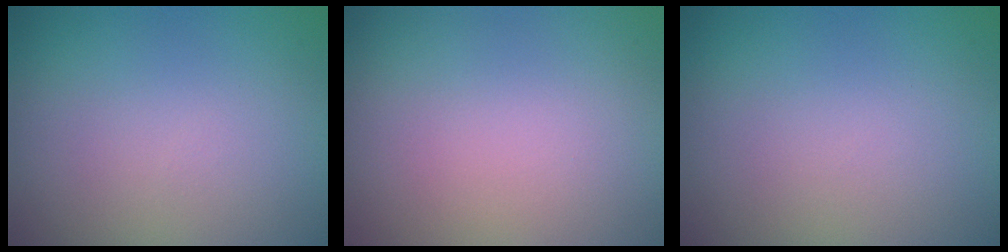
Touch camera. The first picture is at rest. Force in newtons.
{"total": 0.0}
{"total": 0.0}